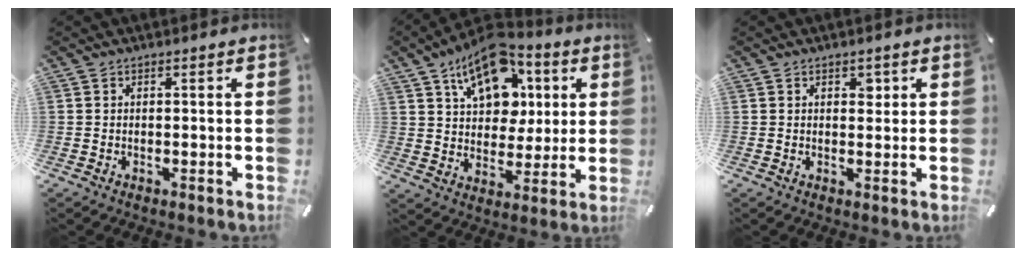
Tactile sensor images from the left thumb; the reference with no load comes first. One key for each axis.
{"total": 16.9, "fx": 8.5, "fy": 11.2, "fz": 9.4, "tx": -0.152, "ty": -0.033, "tz": 0.152}
{"total": 2.2, "fx": 1.0, "fy": 1.6, "fz": 1.2, "tx": -0.002, "ty": -0.006, "tz": 0.011}